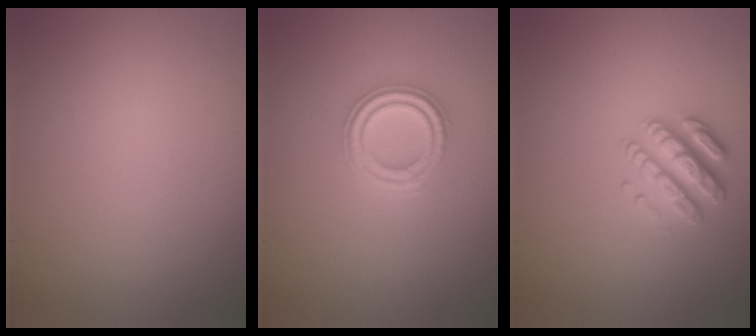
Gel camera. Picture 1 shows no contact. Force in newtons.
{"total": 2.7, "press": 2.5, "slide": 0.9}
{"total": 2.6, "press": 2.6, "slide": 0.5}